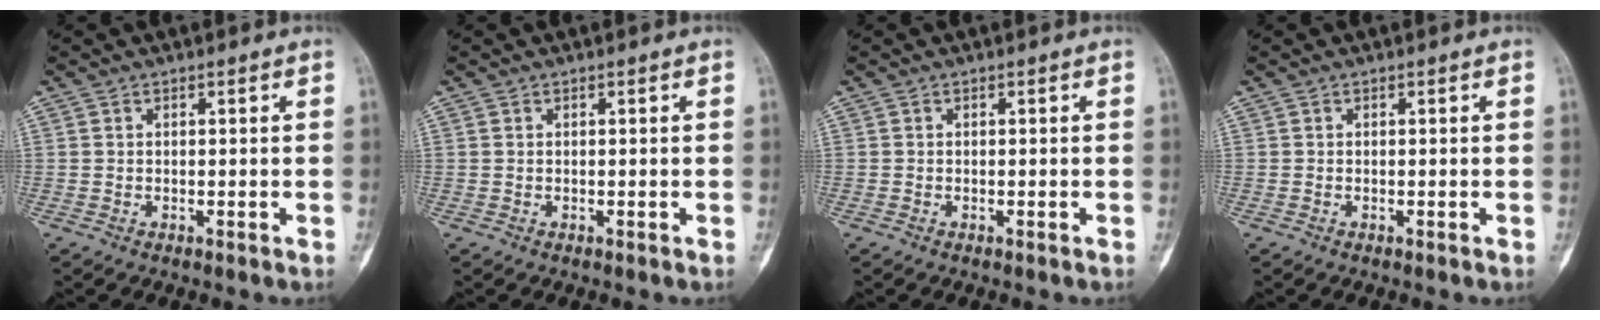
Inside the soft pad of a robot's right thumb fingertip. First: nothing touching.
{"total": 0.0}
{"total": 0.0}
{"total": 0.0}